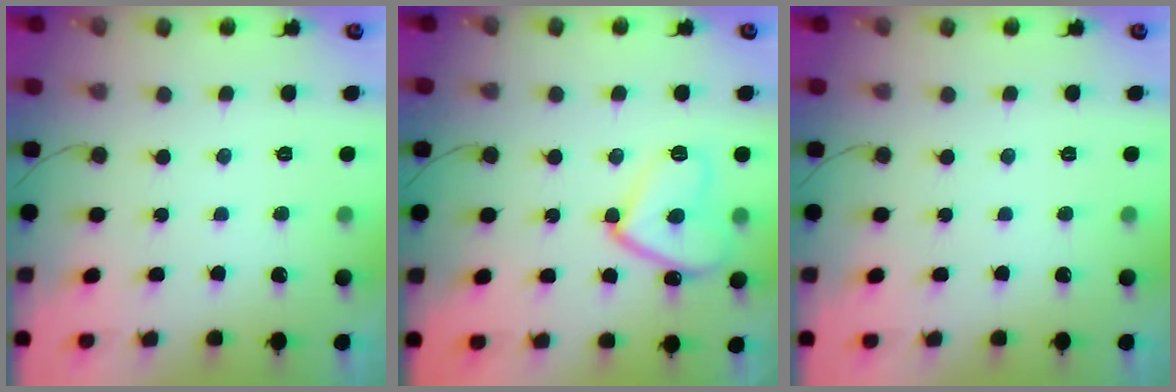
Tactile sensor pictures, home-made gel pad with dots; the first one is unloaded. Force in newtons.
{"total": 11.8, "press": 11.7, "slide": 1.2}
{"total": 0.0}